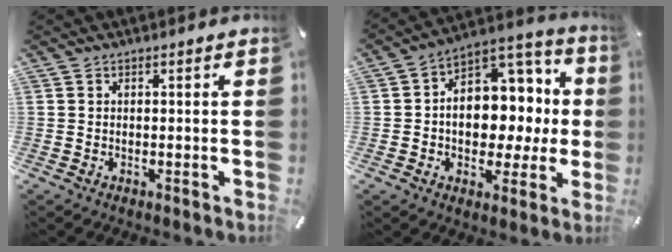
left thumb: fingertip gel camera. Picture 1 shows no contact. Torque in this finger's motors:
{"motor_torque": [1.24, 1.28, 1.14, -0.28, 0.27]}